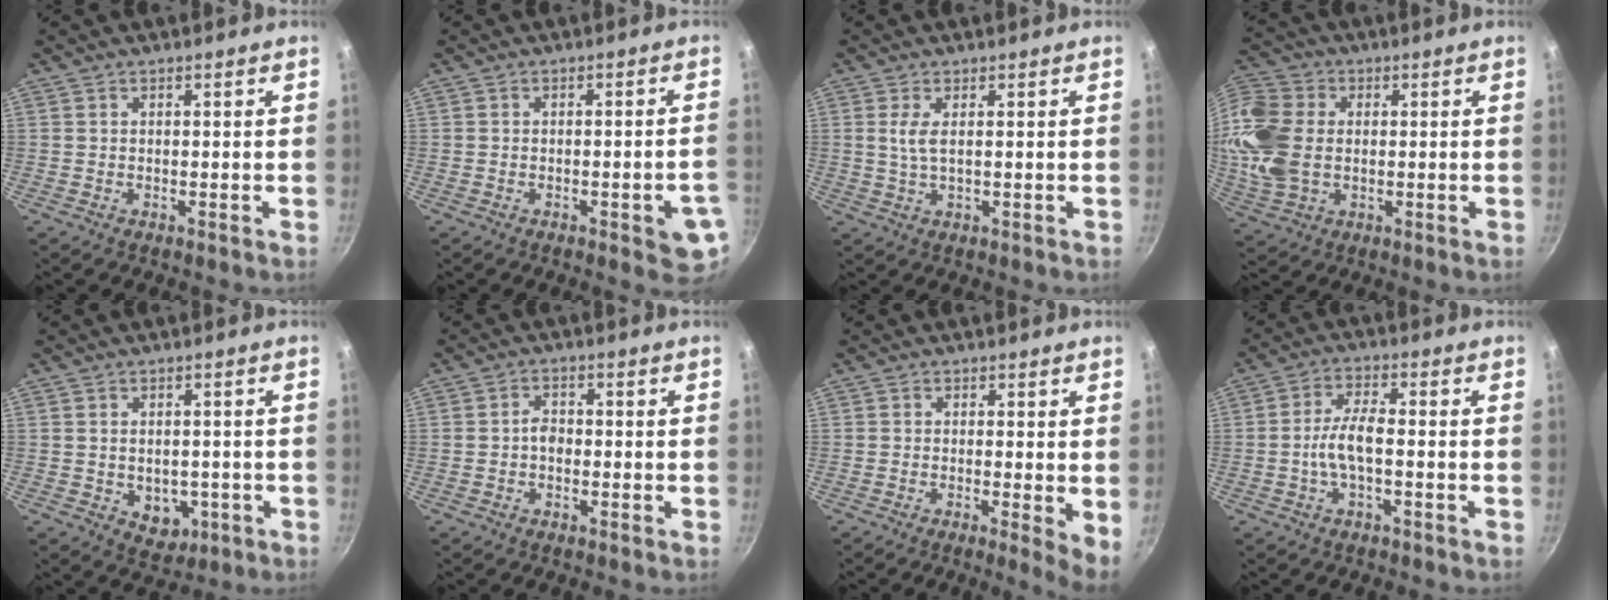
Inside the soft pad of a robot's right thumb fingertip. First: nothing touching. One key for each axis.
{"total": 6.9, "fx": -2.4, "fy": 2.0, "fz": 6.2, "tx": -0.059, "ty": 0.010, "tz": -0.025}
{"total": 3.0, "fx": 0.7, "fy": 1.0, "fz": 2.7, "tx": -0.062, "ty": -0.001, "tz": 0.019}
{"total": 15.1, "fx": 0.5, "fy": 11.3, "fz": 9.9, "tx": -0.196, "ty": 0.008, "tz": 0.007}
{"total": 5.7, "fx": -1.4, "fy": 4.3, "fz": 3.5, "tx": -0.030, "ty": 0.003, "tz": -0.007}
{"total": 2.5, "fx": -0.6, "fy": 1.8, "fz": 1.6, "tx": -0.015, "ty": 0.015, "tz": -0.010}
{"total": 4.6, "fx": -0.4, "fy": 0.8, "fz": 4.5, "tx": -0.060, "ty": -0.012, "tz": -0.008}
{"total": 6.1, "fx": -1.4, "fy": 2.1, "fz": 5.5, "tx": -0.113, "ty": 0.025, "tz": -0.033}